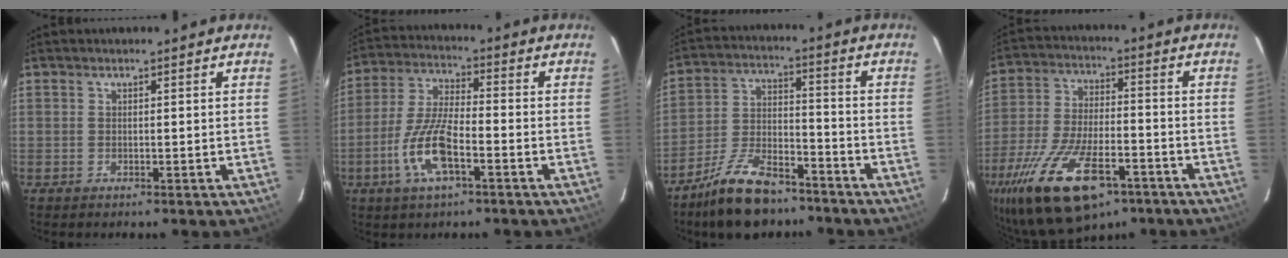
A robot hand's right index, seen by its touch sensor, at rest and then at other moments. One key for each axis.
{"total": 11.0, "fx": -4.6, "fy": 3.3, "fz": 9.5, "tx": -0.204, "ty": -0.003, "tz": -0.091}
{"total": 14.3, "fx": -11.0, "fy": 5.5, "fz": 7.3, "tx": -0.151, "ty": 0.009, "tz": -0.190}
{"total": 23.5, "fx": -13.6, "fy": 10.5, "fz": 16.1, "tx": -0.338, "ty": -0.043, "tz": -0.224}